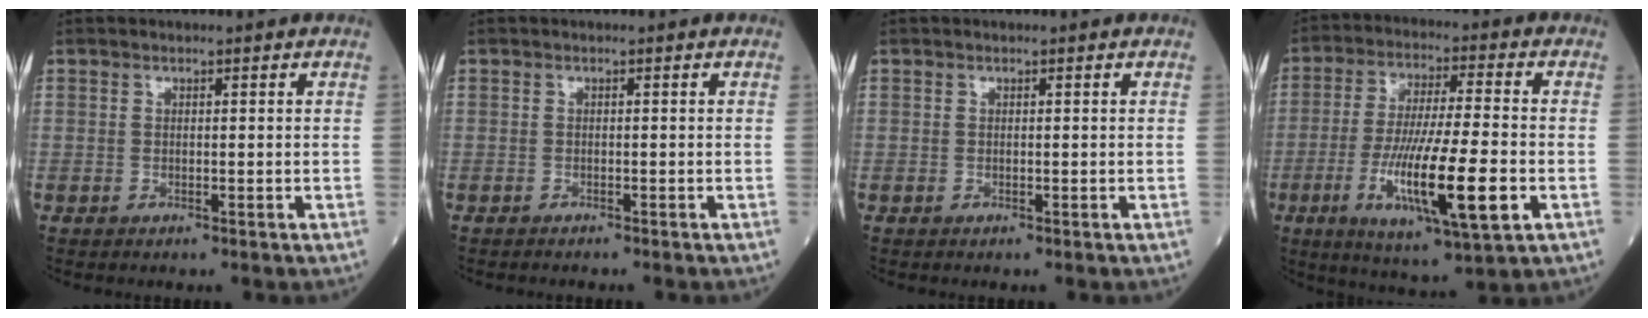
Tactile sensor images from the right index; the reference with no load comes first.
{"total": 1.2, "force": [-1.1, 0.0, 0.4], "torque": [-0.007, 0.000, -0.014]}
{"total": 0.0}
{"total": 16.0, "force": [-4.6, 1.6, 15.2], "torque": [-0.283, -0.024, -0.074]}